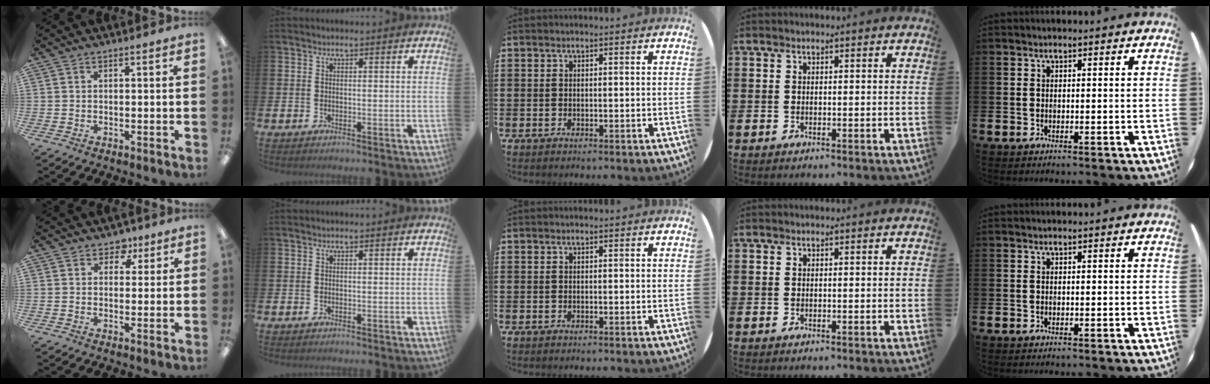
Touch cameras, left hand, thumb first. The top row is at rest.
{"thumb": {"total": 4.4, "force": [2.6, 3.2, 1.5], "torque": [-0.014, -0.007, 0.045]}}